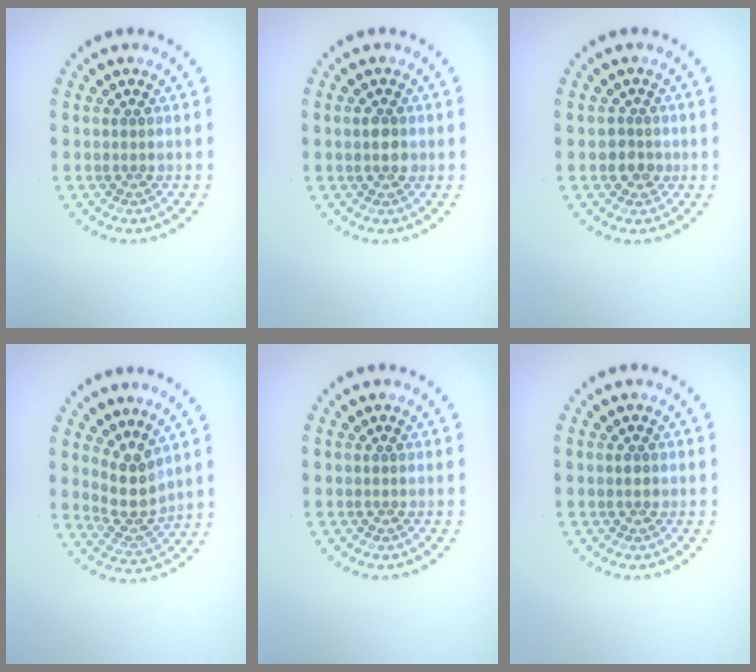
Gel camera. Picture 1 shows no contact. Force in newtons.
{"total": 2.1, "press": 2.1, "slide": 0.1}
{"total": 1.8, "press": 1.6, "slide": 0.8}
{"total": 3.3, "press": 2.4, "slide": 2.2}
{"total": 0.0}
{"total": 0.8, "press": 0.8, "slide": 0.1}